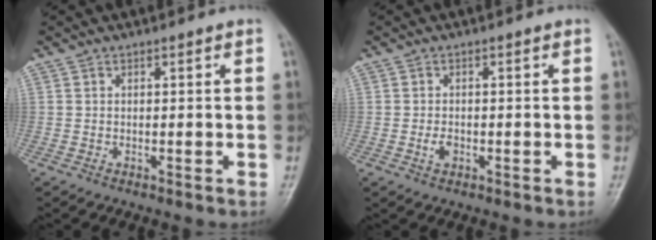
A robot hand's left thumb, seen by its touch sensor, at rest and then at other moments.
{"total": 2.0, "force": [-0.6, 1.3, 1.3], "torque": [-0.022, 0.001, -0.013]}